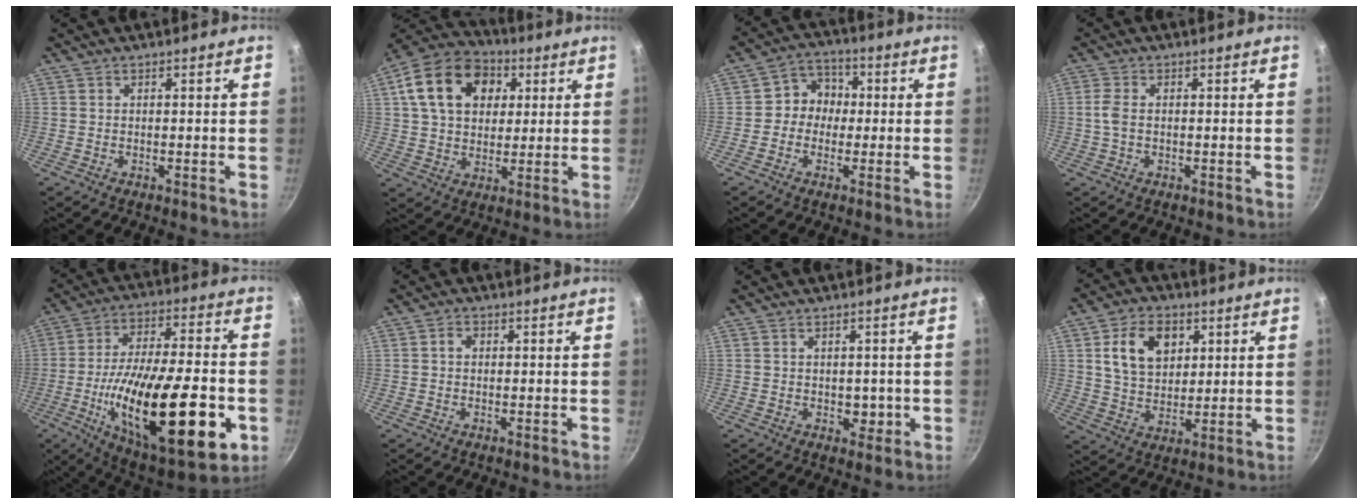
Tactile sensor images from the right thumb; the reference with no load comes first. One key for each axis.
{"total": 17.8, "fx": 5.4, "fy": 13.0, "fz": 11.0, "tx": -0.170, "ty": 0.014, "tz": 0.081}
{"total": 6.4, "fx": -0.3, "fy": 5.9, "fz": 2.5, "tx": 0.003, "ty": 0.018, "tz": -0.021}
{"total": 2.9, "fx": -0.2, "fy": 1.8, "fz": 2.2, "tx": -0.050, "ty": 0.007, "tz": -0.007}
{"total": 31.5, "fx": -8.5, "fy": 11.4, "fz": 28.2, "tx": -0.439, "ty": 0.010, "tz": -0.123}
{"total": 1.6, "fx": 0.2, "fy": 1.3, "fz": 0.9, "tx": -0.014, "ty": 0.006, "tz": 0.001}
{"total": 2.8, "fx": -0.2, "fy": 2.1, "fz": 1.8, "tx": -0.009, "ty": -0.002, "tz": 0.000}
{"total": 11.7, "fx": 3.9, "fy": 8.2, "fz": 7.4, "tx": -0.103, "ty": -0.009, "tz": 0.067}